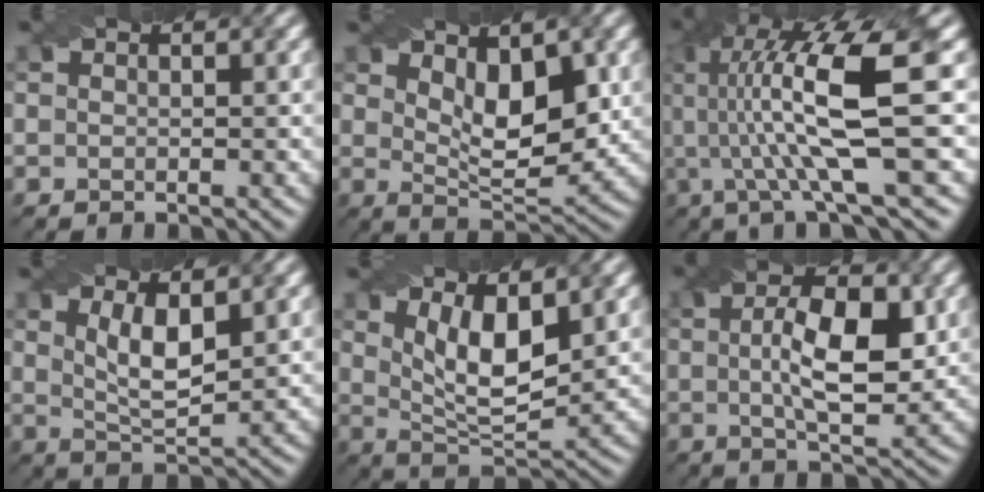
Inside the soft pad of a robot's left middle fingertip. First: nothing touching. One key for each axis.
{"total": 6.1, "fx": 1.9, "fy": 2.7, "fz": 5.1, "tx": -0.080, "ty": -0.009, "tz": 0.035}
{"total": 11.8, "fx": 1.3, "fy": 2.4, "fz": 11.5, "tx": -0.191, "ty": 0.014, "tz": 0.025}
{"total": 4.0, "fx": 1.4, "fy": 1.3, "fz": 3.5, "tx": -0.072, "ty": -0.008, "tz": 0.029}
{"total": 6.2, "fx": 2.4, "fy": 2.3, "fz": 5.2, "tx": -0.096, "ty": -0.011, "tz": 0.047}
{"total": 7.3, "fx": 0.9, "fy": 2.6, "fz": 6.7, "tx": -0.112, "ty": 0.004, "tz": 0.013}